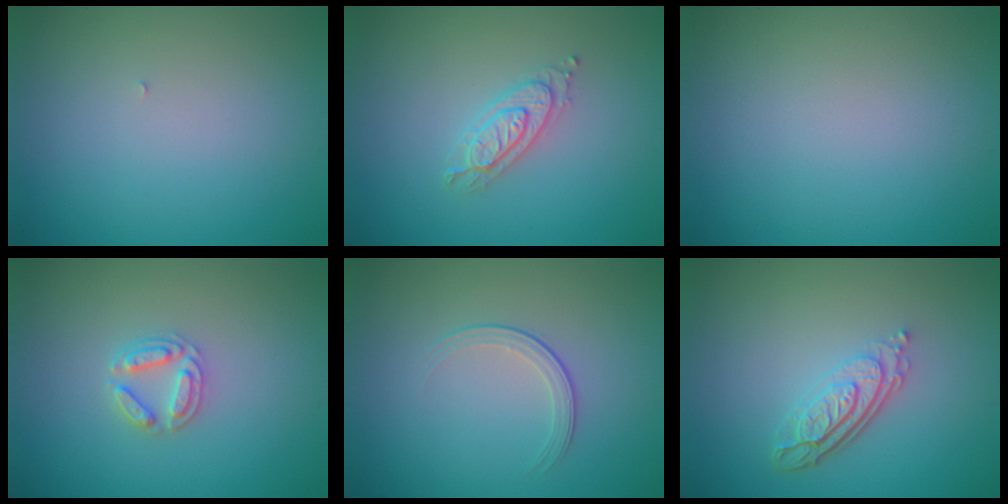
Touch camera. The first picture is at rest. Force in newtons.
{"total": 2.1, "press": 2.1, "slide": 0.2}
{"total": 0.0}
{"total": 2.5, "press": 2.5, "slide": 0.4}
{"total": 1.7, "press": 0.9, "slide": 1.4}
{"total": 4.0, "press": 2.8, "slide": 2.8}